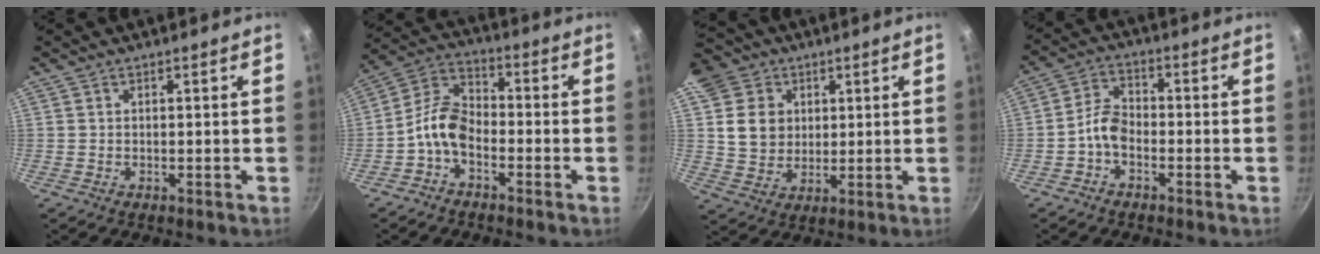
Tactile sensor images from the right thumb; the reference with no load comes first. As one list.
[{"total": 8.2, "force": [-3.3, 4.9, 5.6], "torque": [-0.104, 0.047, -0.082]}, {"total": 12.3, "force": [3.9, 10.6, 4.9], "torque": [-0.063, -0.002, 0.072]}, {"total": 5.0, "force": [-2.3, 3.0, 3.3], "torque": [-0.057, 0.033, -0.055]}]